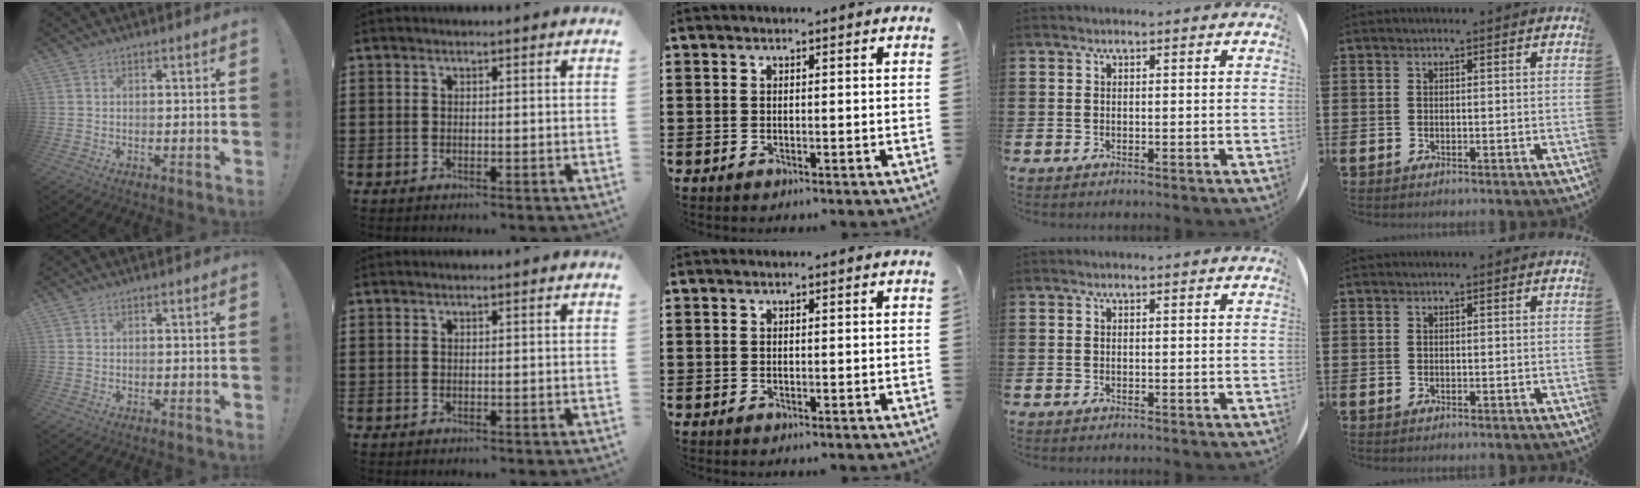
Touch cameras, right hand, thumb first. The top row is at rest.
{}